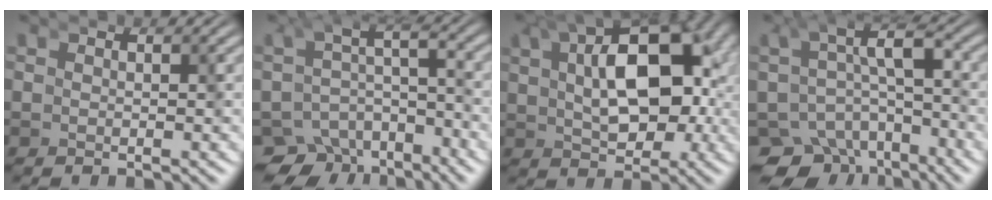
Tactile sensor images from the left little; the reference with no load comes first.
{"total": 7.7, "force": [-5.4, 4.6, 2.9], "torque": [-0.034, -0.034, -0.088]}
{"total": 8.4, "force": [1.5, 4.4, 7.0], "torque": [-0.115, -0.010, 0.025]}
{"total": 8.1, "force": [-4.8, 5.3, 3.8], "torque": [-0.065, -0.042, -0.072]}